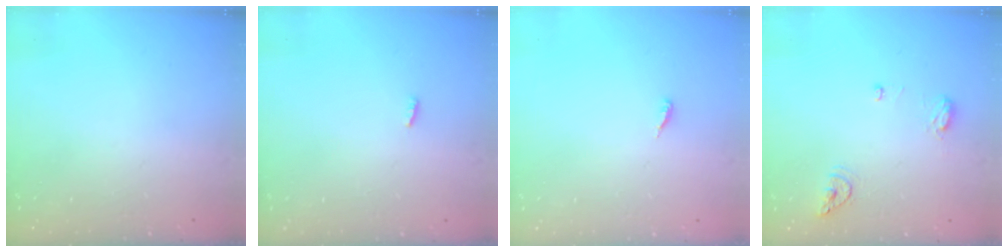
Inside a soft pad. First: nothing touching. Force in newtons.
{"total": 2.3, "press": 2.1, "slide": 0.8}
{"total": 3.2, "press": 3.2, "slide": 0.2}
{"total": 11.0, "press": 8.3, "slide": 7.1}